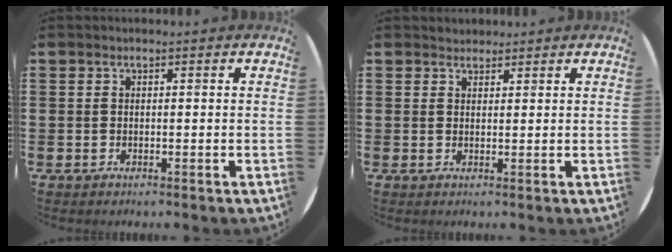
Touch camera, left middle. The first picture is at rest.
{"total": 1.4, "force": [1.3, 0.4, -0.1], "torque": [0.000, 0.003, 0.026]}